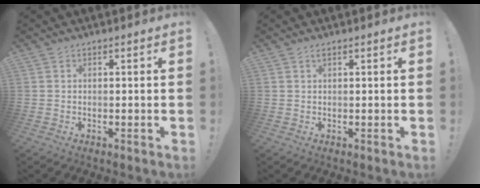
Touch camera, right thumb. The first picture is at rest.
{"total": 0.7, "force": [0.4, 0.0, 0.6], "torque": [-0.009, -0.001, 0.007]}